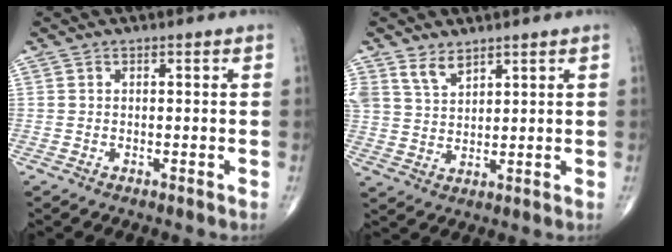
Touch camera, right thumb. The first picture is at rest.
{"total": 4.8, "force": [3.6, 2.5, 2.0], "torque": [-0.027, -0.022, 0.078]}